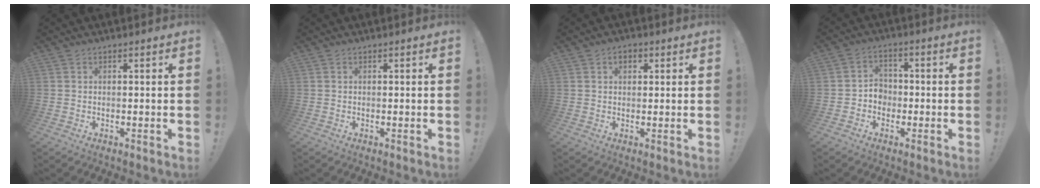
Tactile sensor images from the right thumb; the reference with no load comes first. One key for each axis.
{"total": 0.0}
{"total": 3.2, "fx": 1.2, "fy": 2.3, "fz": 1.9, "tx": -0.023, "ty": 0.001, "tz": 0.019}
{"total": 5.0, "fx": -1.5, "fy": 4.4, "fz": 1.9, "tx": -0.030, "ty": 0.012, "tz": -0.026}